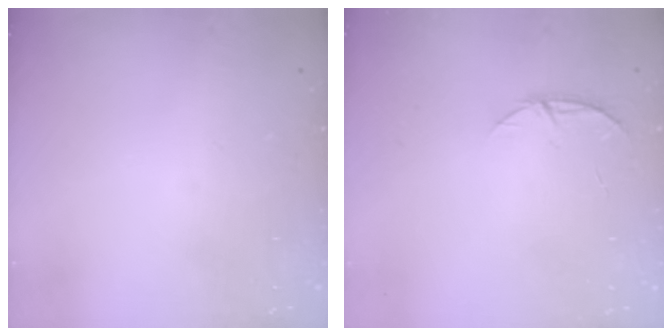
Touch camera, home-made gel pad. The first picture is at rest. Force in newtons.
{"total": 5.4, "press": 5.4, "slide": 0.6}